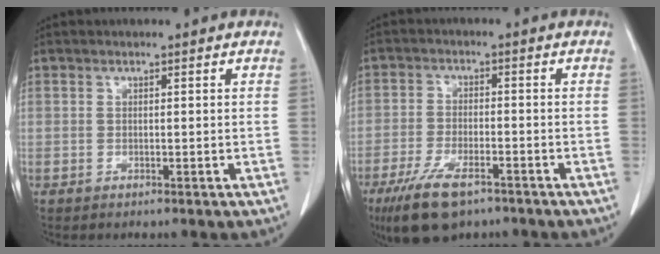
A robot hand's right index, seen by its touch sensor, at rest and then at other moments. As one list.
[{"total": 9.3, "force": [-6.2, 3.1, 6.3], "torque": [-0.125, -0.018, -0.105]}]